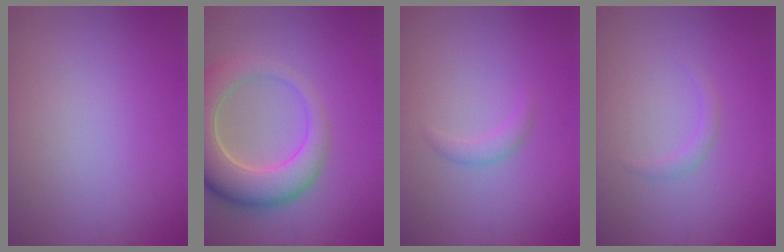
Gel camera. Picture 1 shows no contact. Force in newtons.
{"total": 8.0, "press": 8.0, "slide": 0.6}
{"total": 1.2, "press": 1.2, "slide": 0.1}
{"total": 0.9, "press": 0.9, "slide": 0.1}